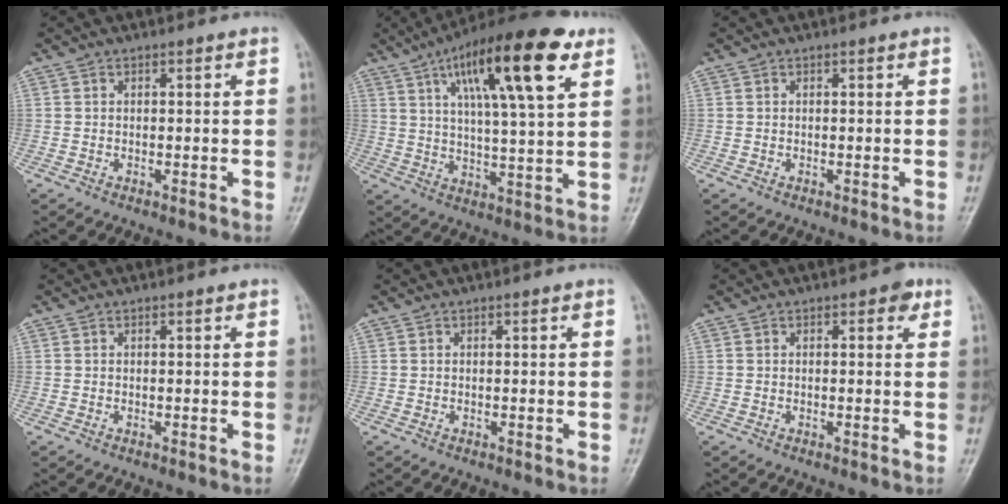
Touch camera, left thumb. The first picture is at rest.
{"total": 19.5, "force": [9.2, 4.6, 16.6], "torque": [-0.248, -0.018, 0.146]}
{"total": 0.0}
{"total": 0.0}
{"total": 0.0}
{"total": 2.1, "force": [0.9, 1.1, 1.5], "torque": [-0.007, 0.001, 0.007]}